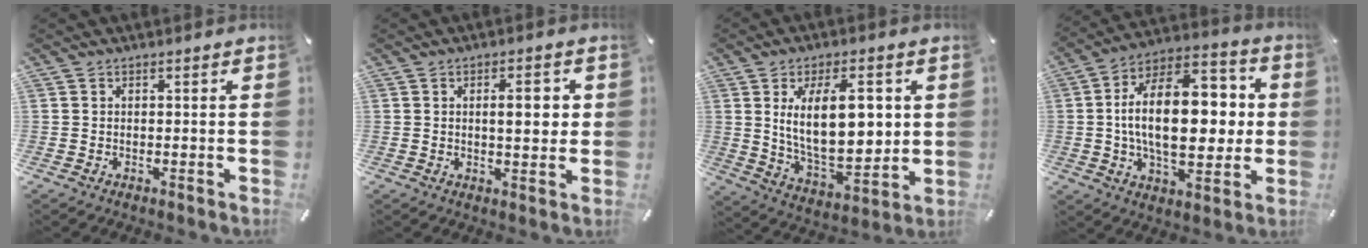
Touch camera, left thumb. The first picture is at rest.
{"total": 6.2, "force": [1.2, 2.5, 5.5], "torque": [-0.078, -0.003, 0.010]}
{"total": 17.6, "force": [4.1, 9.3, 14.4], "torque": [-0.238, -0.019, 0.062]}
{"total": 21.8, "force": [1.0, 12.0, 18.2], "torque": [-0.309, 0.002, 0.009]}